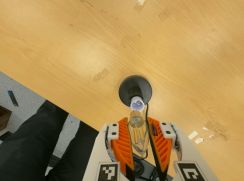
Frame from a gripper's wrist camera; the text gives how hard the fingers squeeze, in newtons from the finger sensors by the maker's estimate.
{"total": 14.4, "left": 16.5, "right": 12.3}